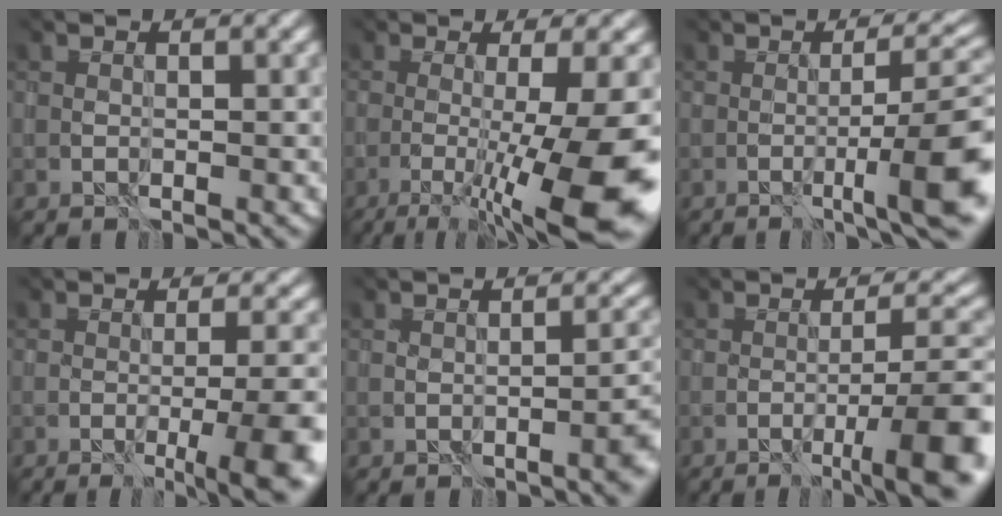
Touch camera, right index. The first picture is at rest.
{"total": 12.9, "force": [-4.2, 2.9, 11.9], "torque": [-0.179, -0.007, -0.046]}
{"total": 7.0, "force": [-3.6, -0.1, 6.1], "torque": [-0.086, 0.007, -0.037]}
{"total": 8.7, "force": [-3.8, 2.1, 7.6], "torque": [-0.068, 0.003, -0.037]}
{"total": 3.7, "force": [-2.0, 0.8, 3.0], "torque": [-0.012, 0.006, -0.008]}
{"total": 7.0, "force": [-4.3, 0.2, 5.5], "torque": [-0.084, -0.001, -0.046]}